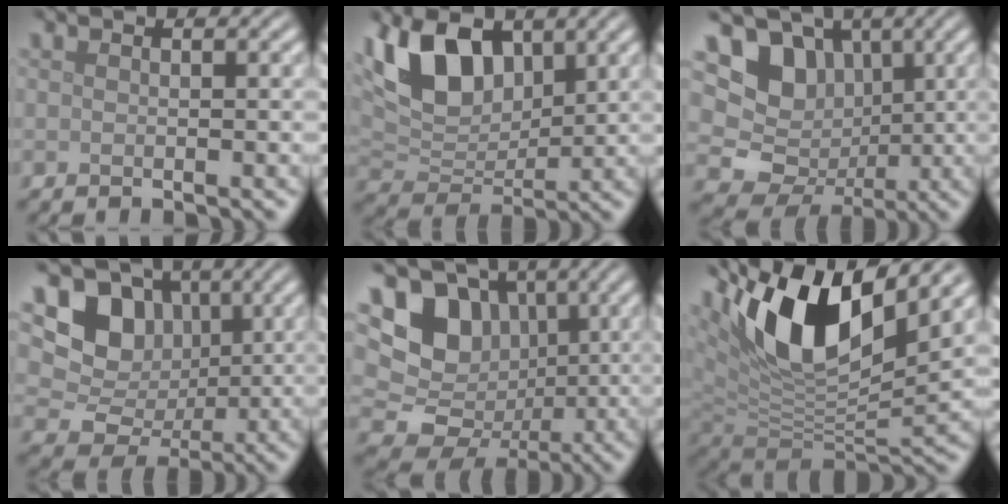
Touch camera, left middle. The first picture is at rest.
{"total": 8.6, "force": [3.9, 5.2, 5.7], "torque": [-0.125, 0.003, 0.065]}
{"total": 10.5, "force": [2.1, 9.5, 4.1], "torque": [-0.084, 0.023, 0.011]}
{"total": 7.7, "force": [2.0, 6.5, 3.6], "torque": [-0.055, -0.001, 0.018]}
{"total": 14.7, "force": [2.6, 13.1, 6.1], "torque": [-0.145, 0.032, 0.035]}
{"total": 12.5, "force": [5.9, 5.2, 9.6], "torque": [-0.173, 0.004, 0.108]}